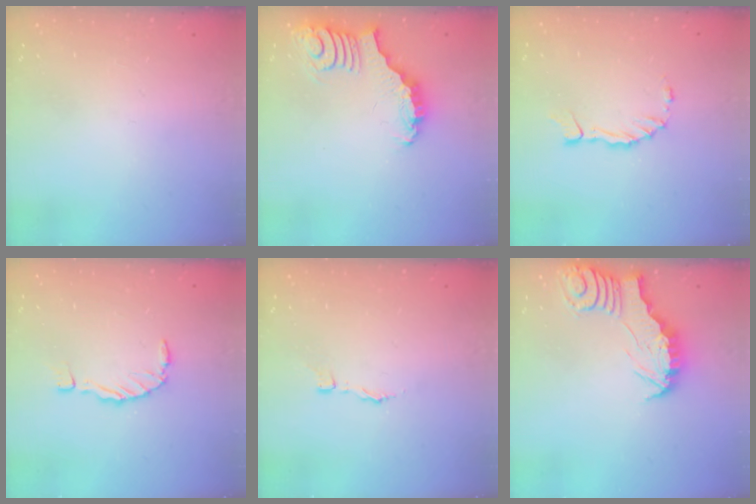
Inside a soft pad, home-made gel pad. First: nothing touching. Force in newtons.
{"total": 3.8, "press": 3.7, "slide": 0.6}
{"total": 1.9, "press": 1.9, "slide": 0.0}
{"total": 0.0}
{"total": 2.9, "press": 2.9, "slide": 0.3}
{"total": 3.0, "press": 3.0, "slide": 0.3}